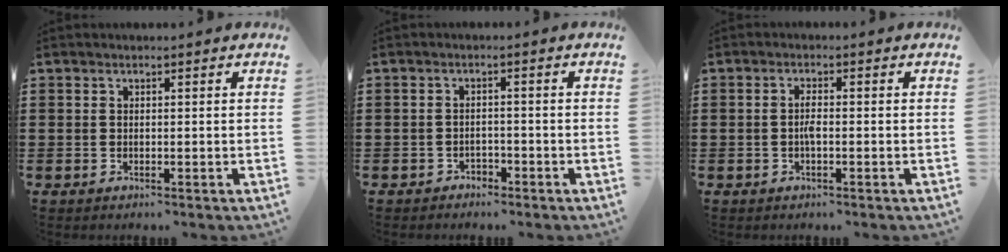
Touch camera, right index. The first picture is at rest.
{"total": 1.7, "force": [-1.5, 0.7, -0.1], "torque": [-0.006, 0.002, -0.034]}
{"total": 2.0, "force": [-0.4, 0.5, 1.8], "torque": [-0.043, 0.000, -0.010]}